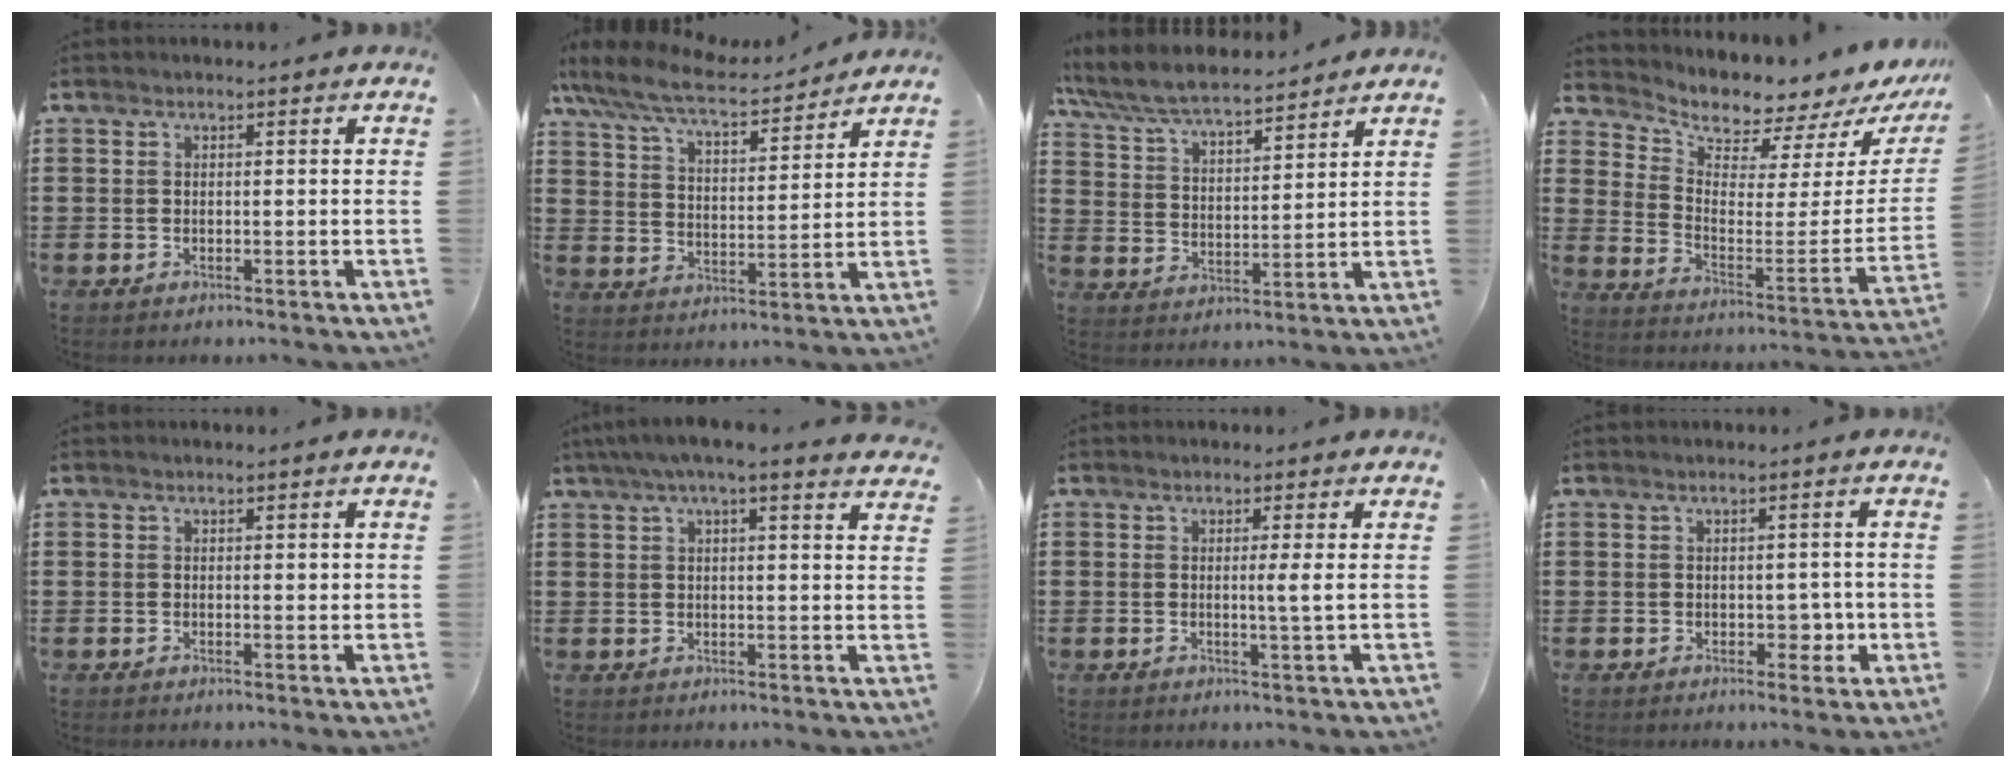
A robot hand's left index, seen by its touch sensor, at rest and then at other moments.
{"total": 7.8, "force": [7.0, 1.0, 3.4], "torque": [-0.095, -0.038, 0.120]}
{"total": 7.3, "force": [6.7, 0.9, 2.6], "torque": [-0.078, -0.036, 0.118]}
{"total": 4.9, "force": [4.8, 0.8, 0.2], "torque": [-0.031, -0.062, 0.079]}
{"total": 0.8, "force": [0.3, 0.2, 0.7], "torque": [-0.006, 0.000, 0.003]}
{"total": 4.2, "force": [3.3, 0.0, 2.5], "torque": [-0.059, -0.003, 0.058]}
{"total": 2.6, "force": [0.3, -0.6, 2.5], "torque": [-0.048, -0.008, 0.003]}
{"total": 3.0, "force": [-0.3, 1.8, 2.3], "torque": [-0.036, -0.001, -0.008]}